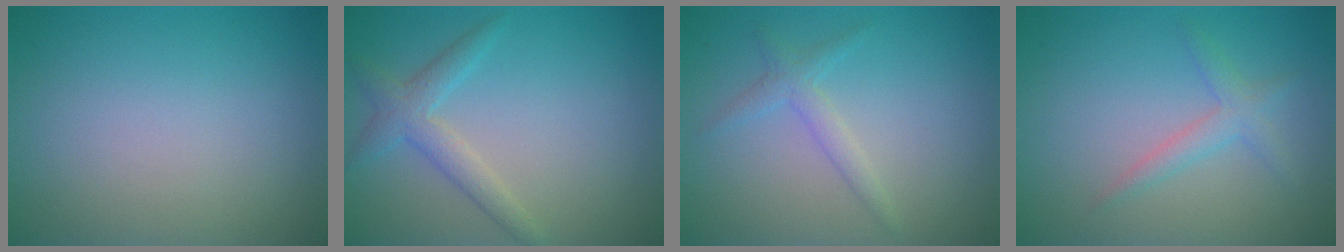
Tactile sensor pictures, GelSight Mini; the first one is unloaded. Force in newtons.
{"total": 2.6, "press": 2.6, "slide": 0.2}
{"total": 1.7, "press": 1.7, "slide": 0.1}
{"total": 1.9, "press": 1.9, "slide": 0.1}